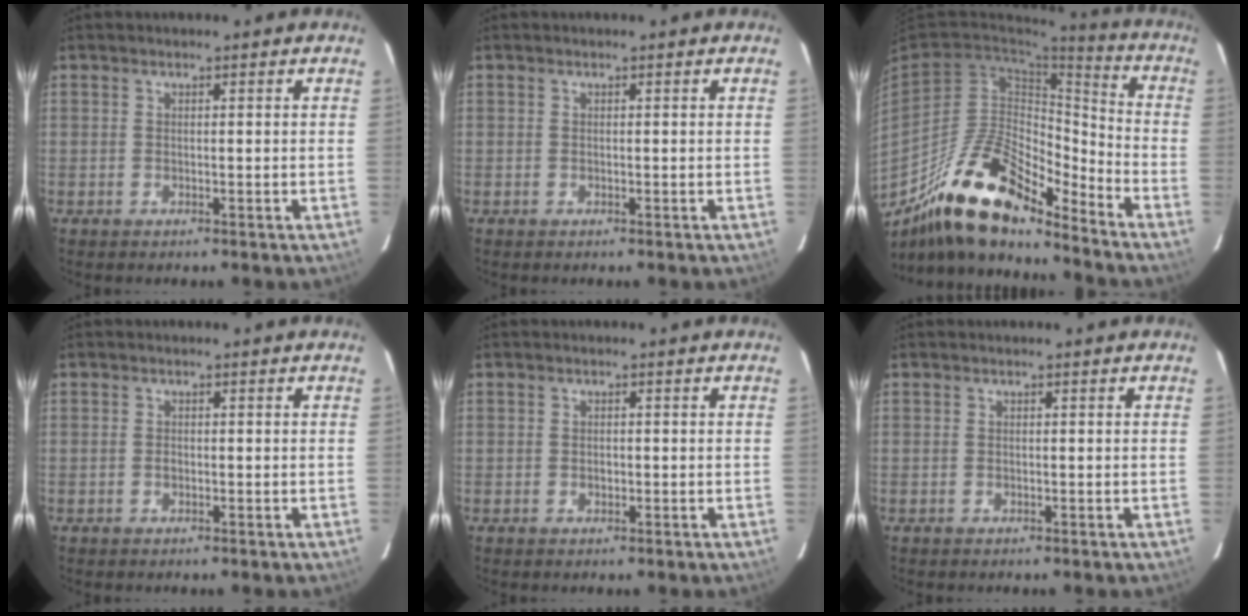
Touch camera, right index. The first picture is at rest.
{"total": 0.0}
{"total": 19.5, "force": [-14.9, 6.1, 11.1], "torque": [-0.204, 0.000, -0.275]}
{"total": 0.9, "force": [-0.2, 0.7, 0.5], "torque": [-0.007, 0.001, -0.005]}
{"total": 1.2, "force": [-0.2, 1.0, 0.5], "torque": [-0.007, 0.001, -0.003]}
{"total": 0.0}